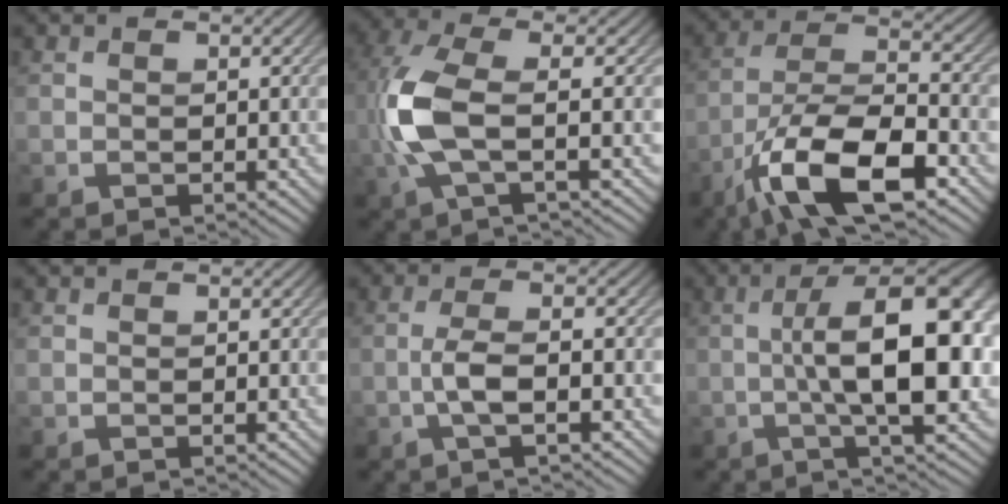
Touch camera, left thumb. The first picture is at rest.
{"total": 8.2, "force": [-0.8, 2.8, 7.6], "torque": [-0.190, 0.005, -0.021]}
{"total": 13.5, "force": [-7.2, 4.7, 10.3], "torque": [-0.194, -0.005, -0.143]}
{"total": 0.0}
{"total": 4.0, "force": [-1.3, 0.9, 3.7], "torque": [-0.079, 0.006, -0.032]}
{"total": 13.4, "force": [-0.3, 4.4, 12.7], "torque": [-0.192, 0.008, -0.005]}